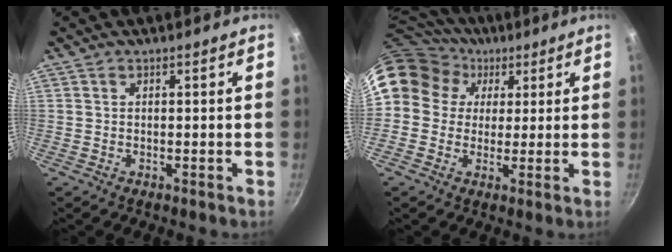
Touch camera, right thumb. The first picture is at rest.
{"total": 15.3, "force": [5.2, 13.3, 5.5], "torque": [-0.093, 0.023, 0.081]}